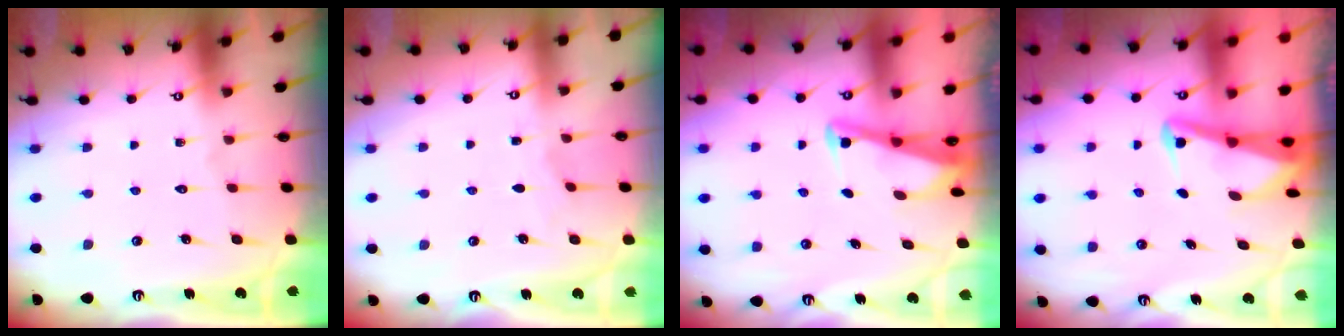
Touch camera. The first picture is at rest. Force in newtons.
{"total": 2.4, "press": 2.4, "slide": 0.2}
{"total": 2.7, "press": 2.7, "slide": 0.3}
{"total": 2.8, "press": 2.7, "slide": 0.7}